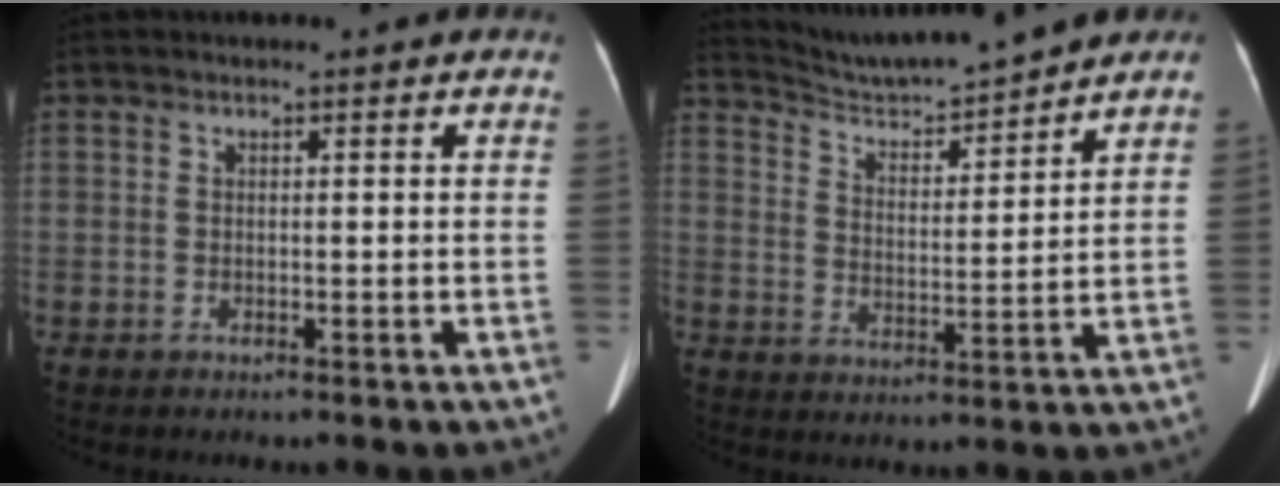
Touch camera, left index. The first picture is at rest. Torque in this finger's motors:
{"motor_torque": [0.16, -1.50, -0.03, 0.05]}